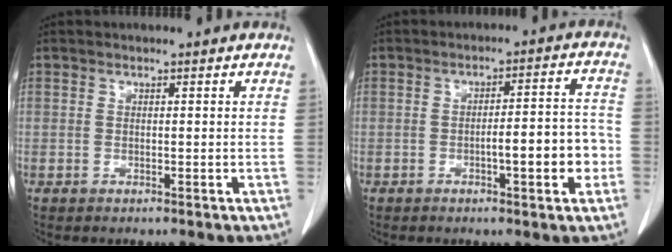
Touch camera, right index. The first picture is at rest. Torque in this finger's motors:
{"motor_torque": [0.98, -0.65, 0.30, 0.07]}